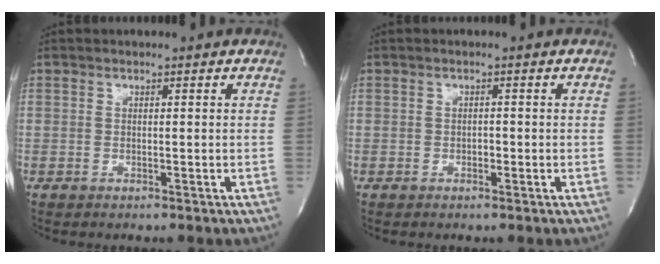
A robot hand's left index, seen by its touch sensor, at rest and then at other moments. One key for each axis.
{"total": 0.7, "fx": -0.3, "fy": 0.4, "fz": 0.5, "tx": -0.008, "ty": 0.002, "tz": -0.006}